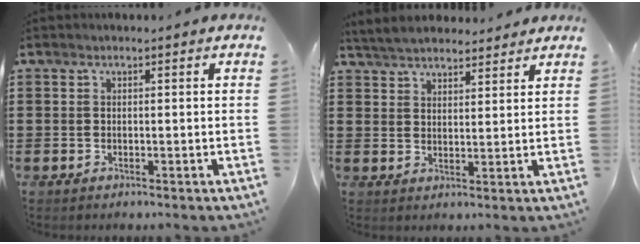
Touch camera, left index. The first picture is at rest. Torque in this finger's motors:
{"motor_torque": [1.06, -1.10, 0.14, 0.02]}